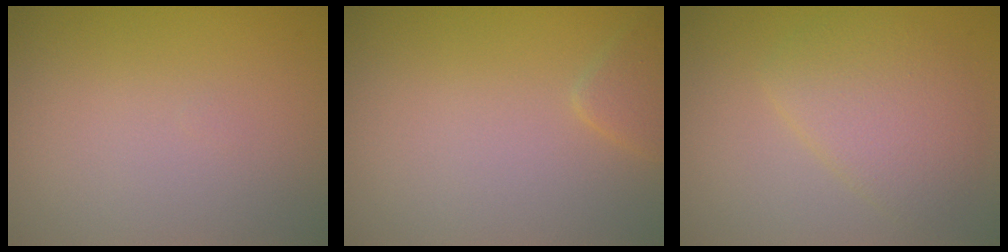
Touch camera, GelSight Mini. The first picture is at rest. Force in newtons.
{"total": 1.4, "press": 1.4, "slide": 0.1}
{"total": 3.9, "press": 3.9, "slide": 0.1}